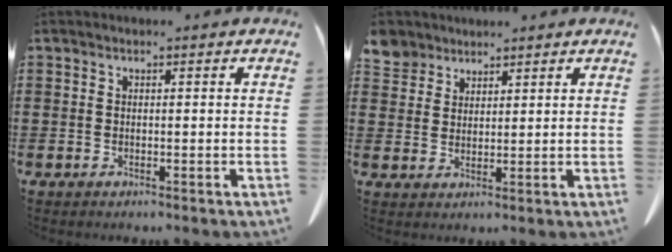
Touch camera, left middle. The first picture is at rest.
{"total": 4.1, "force": [3.4, 2.1, 0.7], "torque": [-0.028, -0.001, 0.067]}